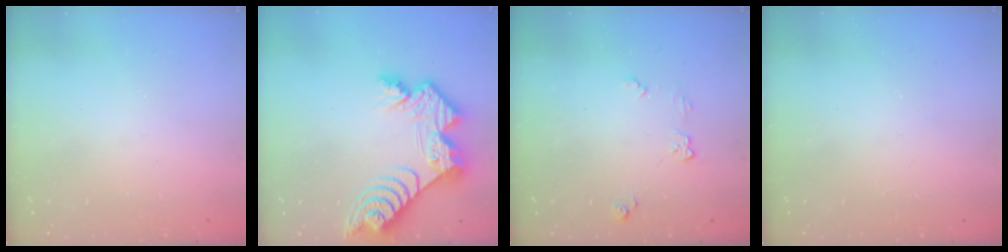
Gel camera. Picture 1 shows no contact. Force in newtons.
{"total": 13.9, "press": 13.9, "slide": 1.0}
{"total": 5.9, "press": 5.8, "slide": 0.6}
{"total": 1.7, "press": 1.7, "slide": 0.2}